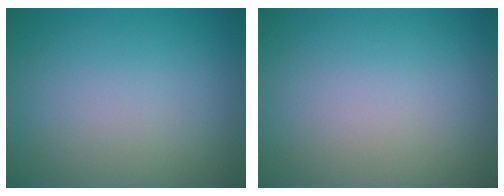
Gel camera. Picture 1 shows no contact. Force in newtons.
{"total": 0.0}